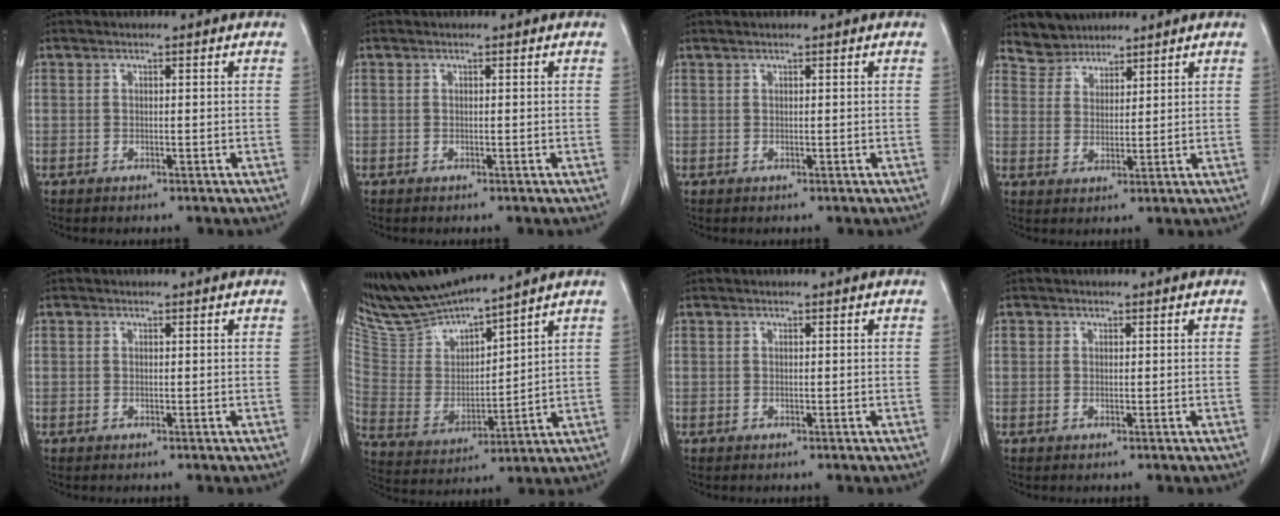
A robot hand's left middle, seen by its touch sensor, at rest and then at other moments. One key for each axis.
{"total": 0.0}
{"total": 0.6, "fx": 0.5, "fy": -0.1, "fz": 0.2, "tx": -0.010, "ty": 0.008, "tz": 0.016}
{"total": 4.2, "fx": 3.8, "fy": 1.8, "fz": -0.5, "tx": 0.011, "ty": 0.010, "tz": 0.070}
{"total": 0.0}
{"total": 12.2, "fx": 11.6, "fy": 0.0, "fz": 3.6, "tx": -0.082, "ty": -0.001, "tz": 0.241}
{"total": 0.0}
{"total": 0.6, "fx": 0.3, "fy": 0.5, "fz": 0.1, "tx": 0.001, "ty": 0.006, "tz": 0.004}